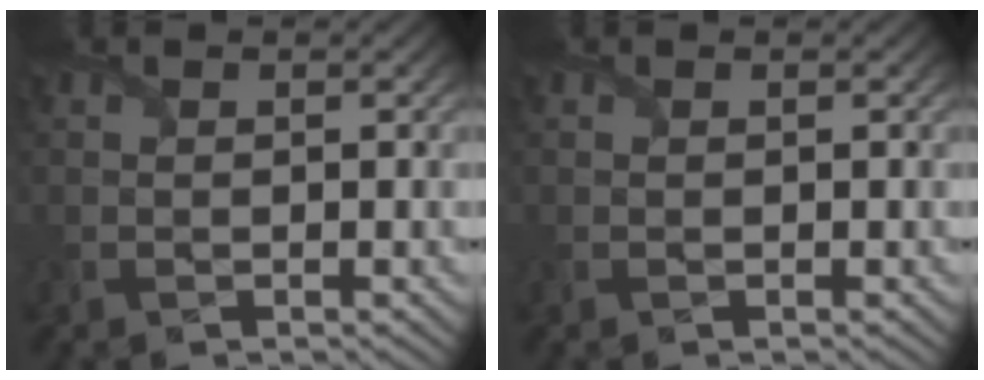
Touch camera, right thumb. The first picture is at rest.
{"total": 0.0}